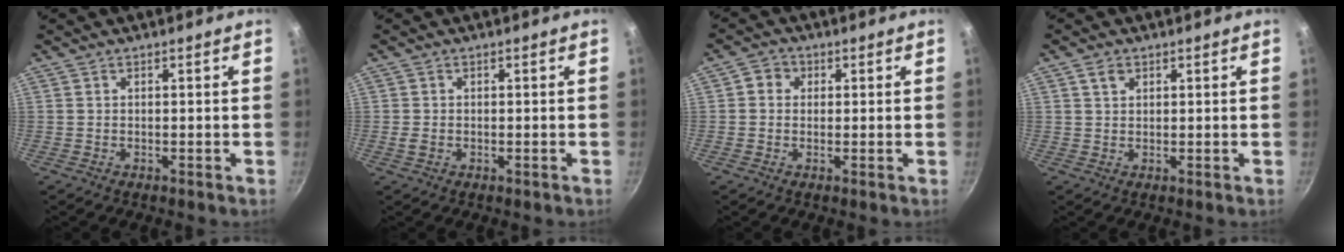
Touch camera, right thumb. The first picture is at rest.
{"total": 1.4, "force": [-0.4, 1.1, 0.9], "torque": [-0.017, 0.002, -0.007]}
{"total": 3.1, "force": [0.6, 2.8, 1.2], "torque": [0.000, 0.001, -0.002]}
{"total": 2.1, "force": [1.2, 1.4, 1.2], "torque": [-0.016, -0.002, 0.021]}